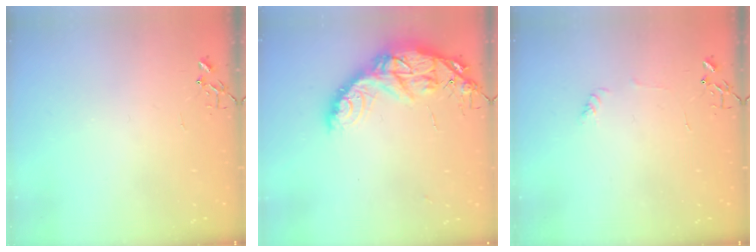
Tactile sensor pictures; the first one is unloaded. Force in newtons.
{"total": 17.5, "press": 17.4, "slide": 1.4}
{"total": 3.7, "press": 3.7, "slide": 0.5}